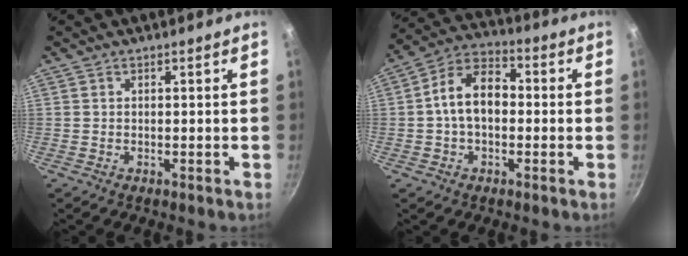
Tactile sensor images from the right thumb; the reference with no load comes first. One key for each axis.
{"total": 10.6, "fx": -0.3, "fy": 7.0, "fz": 8.0, "tx": -0.110, "ty": 0.037, "tz": -0.023}